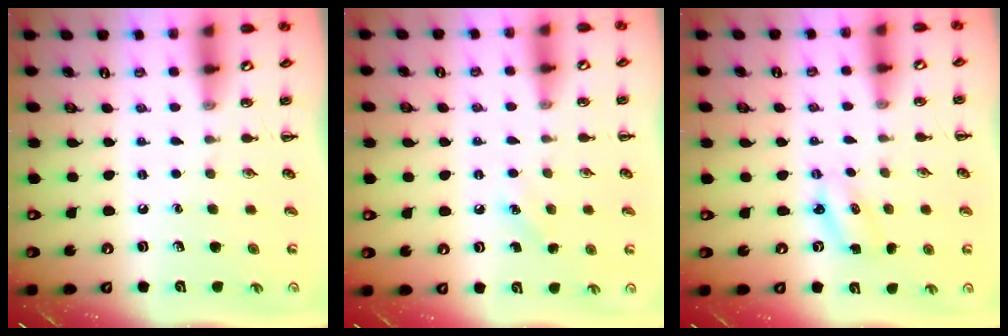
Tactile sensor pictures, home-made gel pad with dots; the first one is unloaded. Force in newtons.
{"total": 4.9, "press": 4.7, "slide": 1.4}
{"total": 2.2, "press": 2.1, "slide": 0.6}